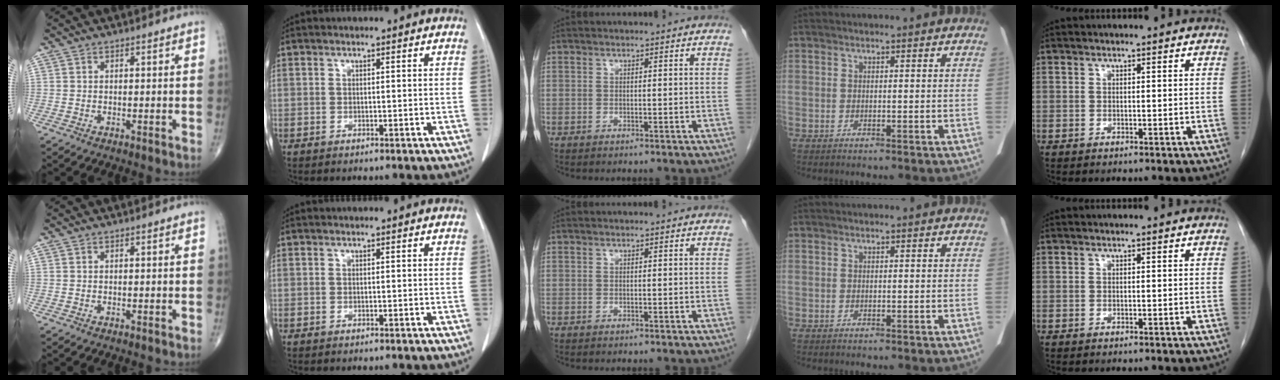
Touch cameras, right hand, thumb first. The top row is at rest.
{}